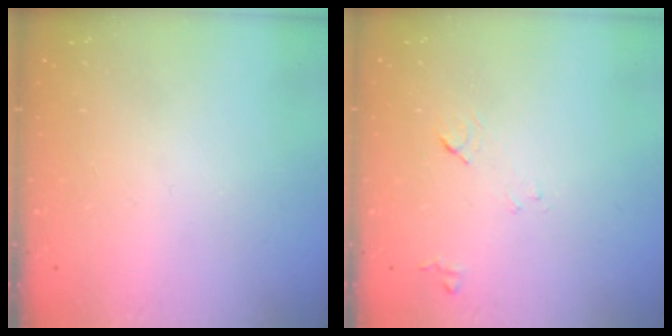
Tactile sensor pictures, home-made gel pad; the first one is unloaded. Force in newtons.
{"total": 8.0, "press": 7.9, "slide": 0.8}